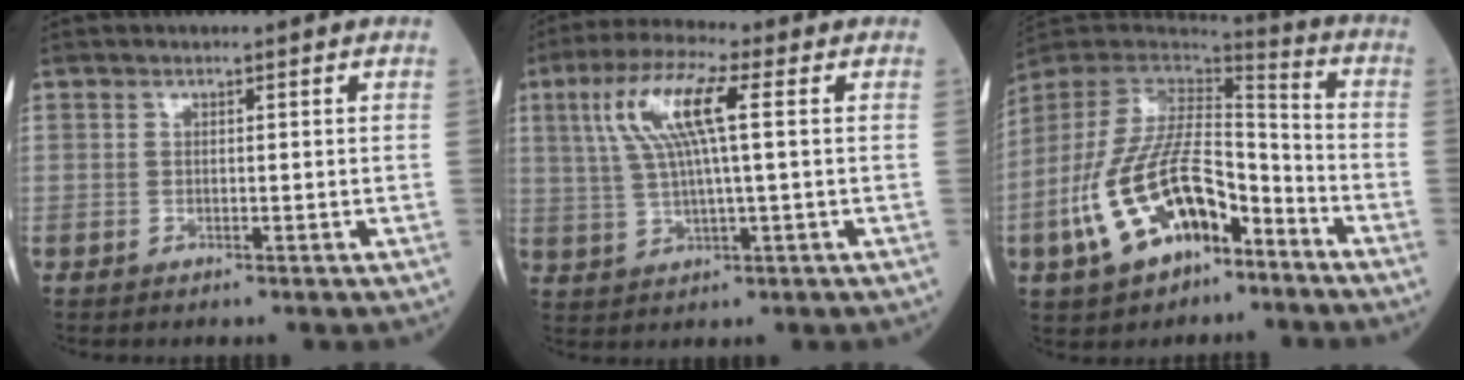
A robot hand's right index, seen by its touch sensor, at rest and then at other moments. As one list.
[{"total": 9.9, "force": [2.7, 1.3, 9.5], "torque": [-0.201, 0.018, 0.050]}, {"total": 17.2, "force": [-8.1, 8.0, 12.9], "torque": [-0.266, 0.014, -0.145]}]